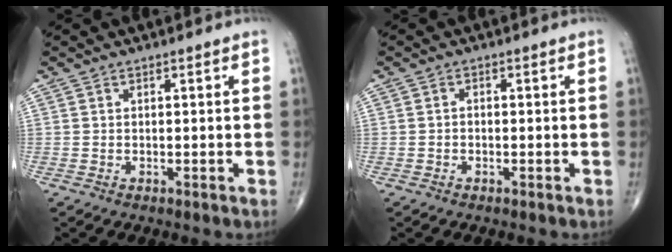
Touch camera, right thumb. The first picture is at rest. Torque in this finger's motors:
{"motor_torque": [-0.23, -0.23, -0.19, -0.13, 0.04]}